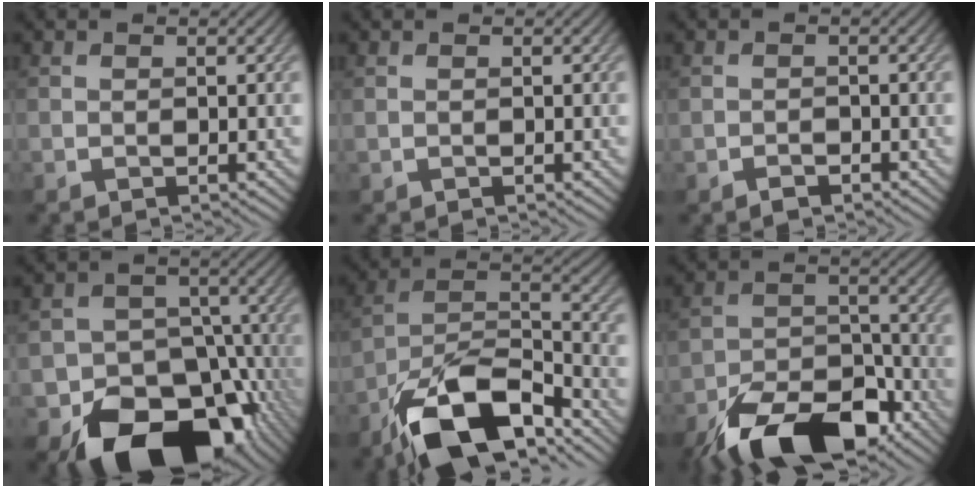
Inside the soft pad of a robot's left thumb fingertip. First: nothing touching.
{"total": 0.0}
{"total": 1.4, "force": [-1.1, 0.5, 0.7], "torque": [-0.011, 0.000, -0.020]}
{"total": 16.9, "force": [-9.7, 11.6, 7.6], "torque": [-0.111, -0.049, -0.141]}
{"total": 15.4, "force": [-10.2, 6.2, 9.7], "torque": [-0.187, -0.015, -0.197]}
{"total": 15.4, "force": [-10.8, 6.6, 8.7], "torque": [-0.172, -0.013, -0.190]}